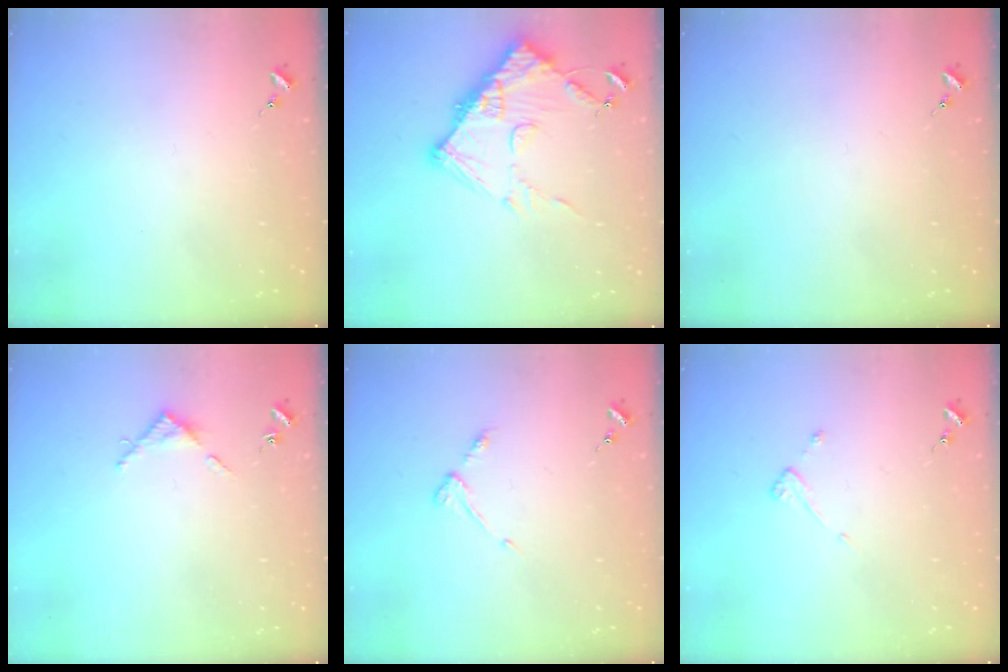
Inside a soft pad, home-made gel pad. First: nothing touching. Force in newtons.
{"total": 13.1, "press": 13.1, "slide": 1.4}
{"total": 0.0}
{"total": 4.1, "press": 4.1, "slide": 0.3}
{"total": 5.2, "press": 5.2, "slide": 0.6}
{"total": 3.5, "press": 3.5, "slide": 0.3}